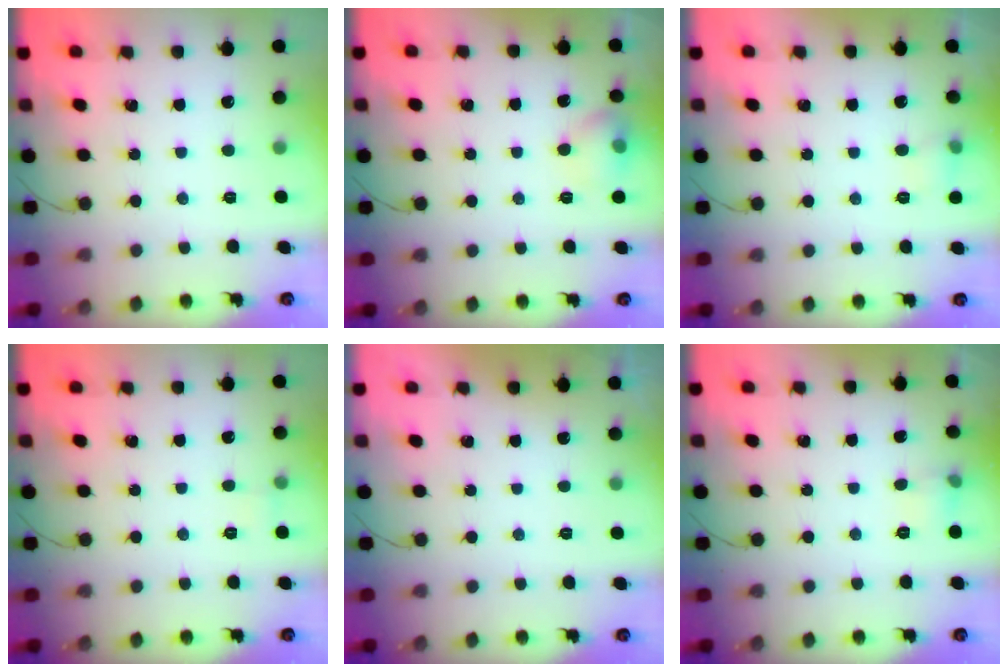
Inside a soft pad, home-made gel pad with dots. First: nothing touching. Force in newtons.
{"total": 7.4, "press": 7.2, "slide": 1.9}
{"total": 5.3, "press": 5.1, "slide": 1.5}
{"total": 4.3, "press": 4.1, "slide": 1.2}
{"total": 0.0}
{"total": 4.9, "press": 4.7, "slide": 1.6}